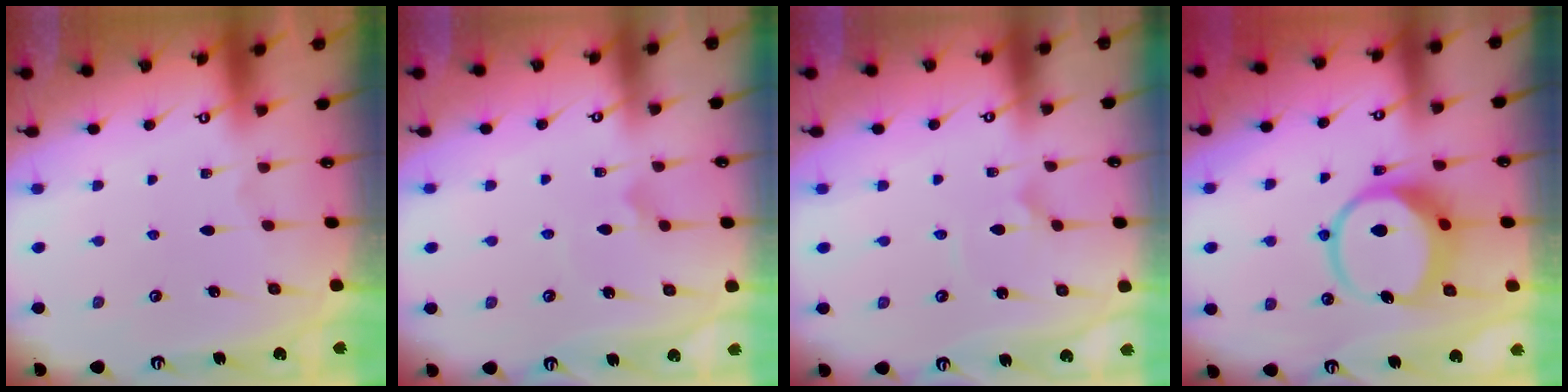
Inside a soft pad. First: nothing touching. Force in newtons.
{"total": 3.4, "press": 3.4, "slide": 0.3}
{"total": 2.1, "press": 2.1, "slide": 0.0}
{"total": 11.0, "press": 10.9, "slide": 1.5}